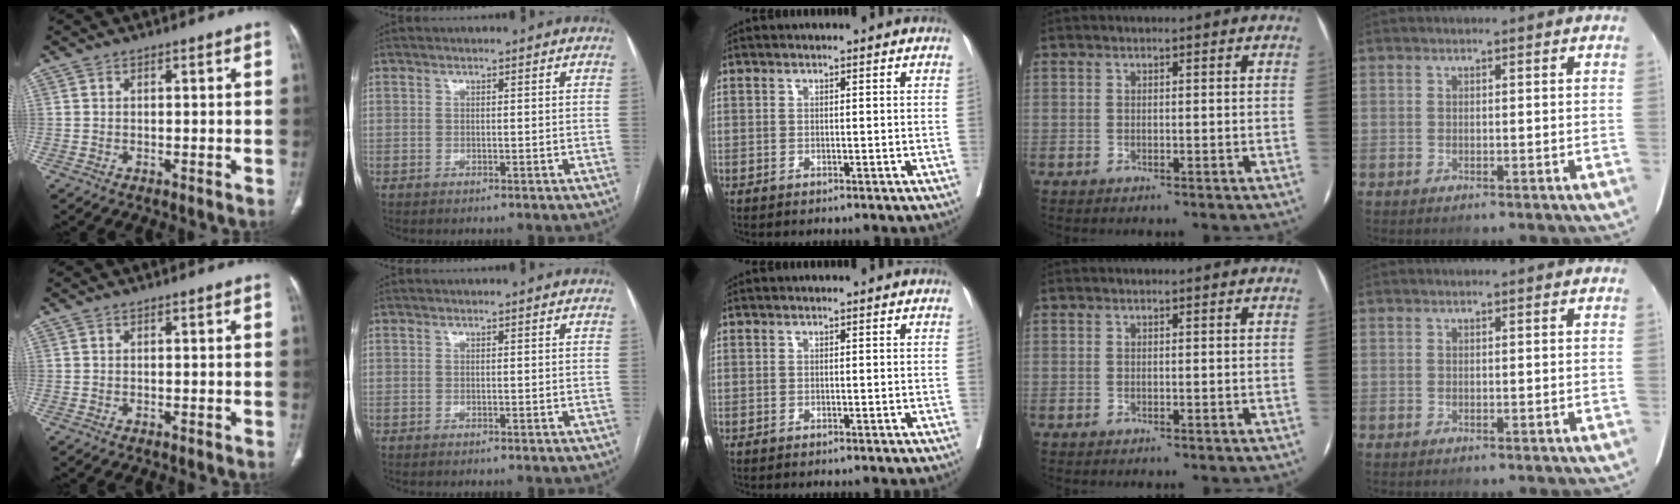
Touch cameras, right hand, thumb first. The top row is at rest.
{}